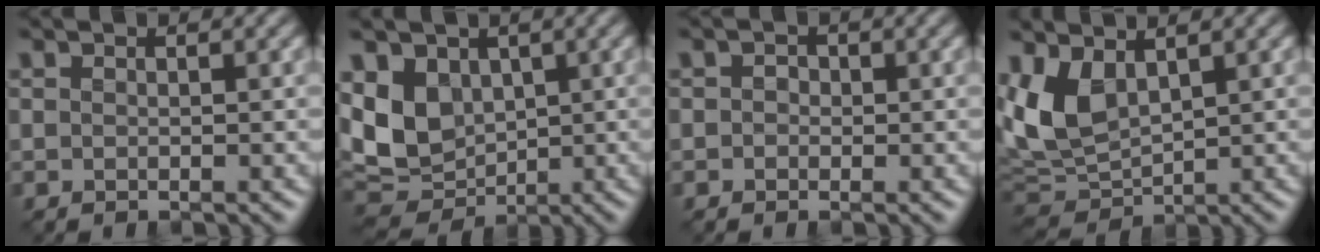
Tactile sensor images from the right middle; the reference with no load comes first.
{"total": 7.4, "force": [0.9, 5.8, 4.6], "torque": [-0.108, -0.009, 0.014]}
{"total": 1.0, "force": [-0.1, 1.0, 0.4], "torque": [-0.002, -0.003, -0.007]}
{"total": 6.0, "force": [1.8, 3.5, 4.6], "torque": [-0.105, -0.006, 0.033]}